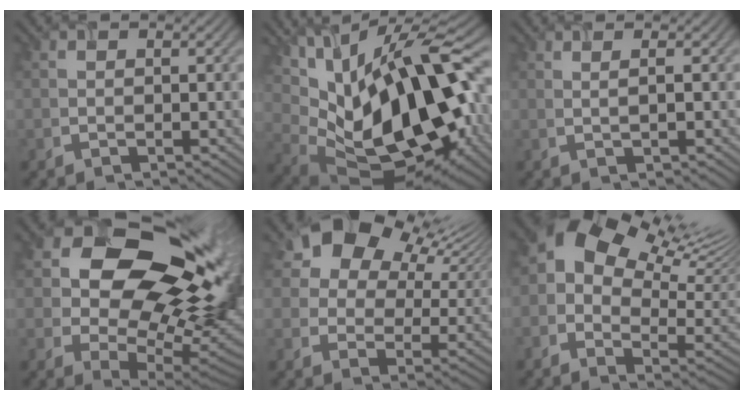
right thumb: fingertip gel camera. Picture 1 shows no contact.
{"total": 19.6, "force": [4.1, 10.2, 16.2], "torque": [-0.292, -0.005, 0.096]}
{"total": 1.5, "force": [0.6, 0.3, 1.3], "torque": [-0.009, -0.003, 0.003]}
{"total": 20.6, "force": [5.2, 14.2, 14.0], "torque": [-0.206, 0.016, 0.111]}
{"total": 14.6, "force": [8.8, 9.3, 7.1], "torque": [-0.144, 0.026, 0.154]}
{"total": 13.8, "force": [6.5, 8.4, 8.8], "torque": [-0.179, 0.005, 0.126]}